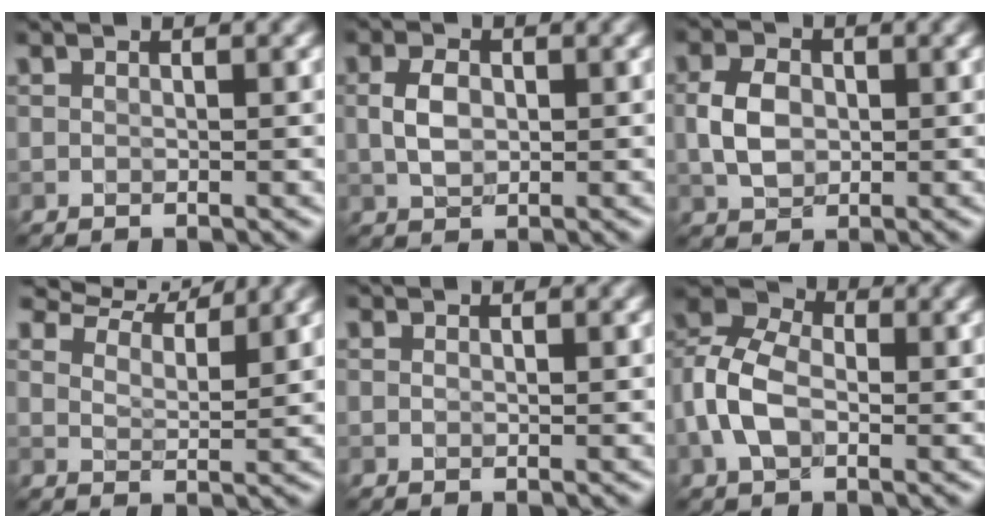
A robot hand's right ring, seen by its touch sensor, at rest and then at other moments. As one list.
[{"total": 2.7, "force": [0.1, 1.8, 2.0], "torque": [-0.045, 0.002, 0.004]}, {"total": 3.6, "force": [-0.1, 2.5, 2.5], "torque": [-0.052, 0.003, -0.006]}, {"total": 7.4, "force": [6.6, 1.9, 2.7], "torque": [-0.056, 0.002, 0.098]}, {"total": 0.0}, {"total": 6.3, "force": [-1.0, 4.1, 4.6], "torque": [-0.105, 0.013, -0.035]}]